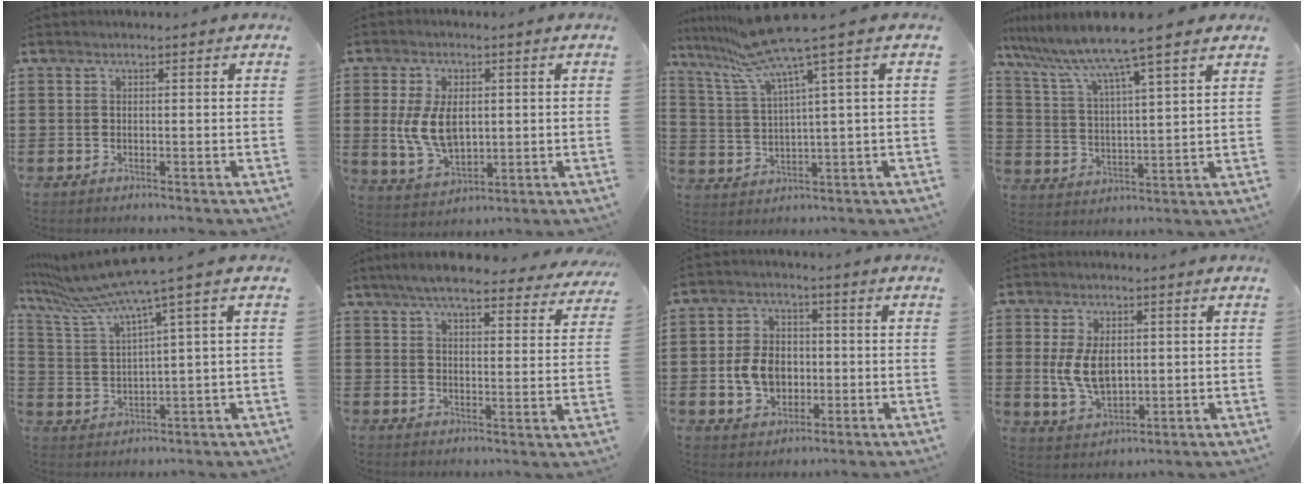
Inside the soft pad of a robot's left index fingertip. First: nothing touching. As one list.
[{"total": 8.1, "force": [0.8, 5.0, 6.4], "torque": [-0.152, 0.001, 0.006]}, {"total": 9.2, "force": [6.4, -0.4, 6.7], "torque": [-0.167, -0.037, 0.106]}, {"total": 8.0, "force": [6.8, -0.7, 4.1], "torque": [-0.108, -0.041, 0.108]}, {"total": 6.9, "force": [5.1, -0.7, 4.6], "torque": [-0.120, -0.041, 0.083]}, {"total": 6.9, "force": [6.4, 0.6, 2.7], "torque": [-0.076, -0.021, 0.113]}, {"total": 6.8, "force": [-0.9, 5.3, 4.2], "torque": [-0.092, 0.000, -0.025]}, {"total": 7.2, "force": [0.7, 4.4, 5.6], "torque": [-0.126, 0.003, 0.007]}]